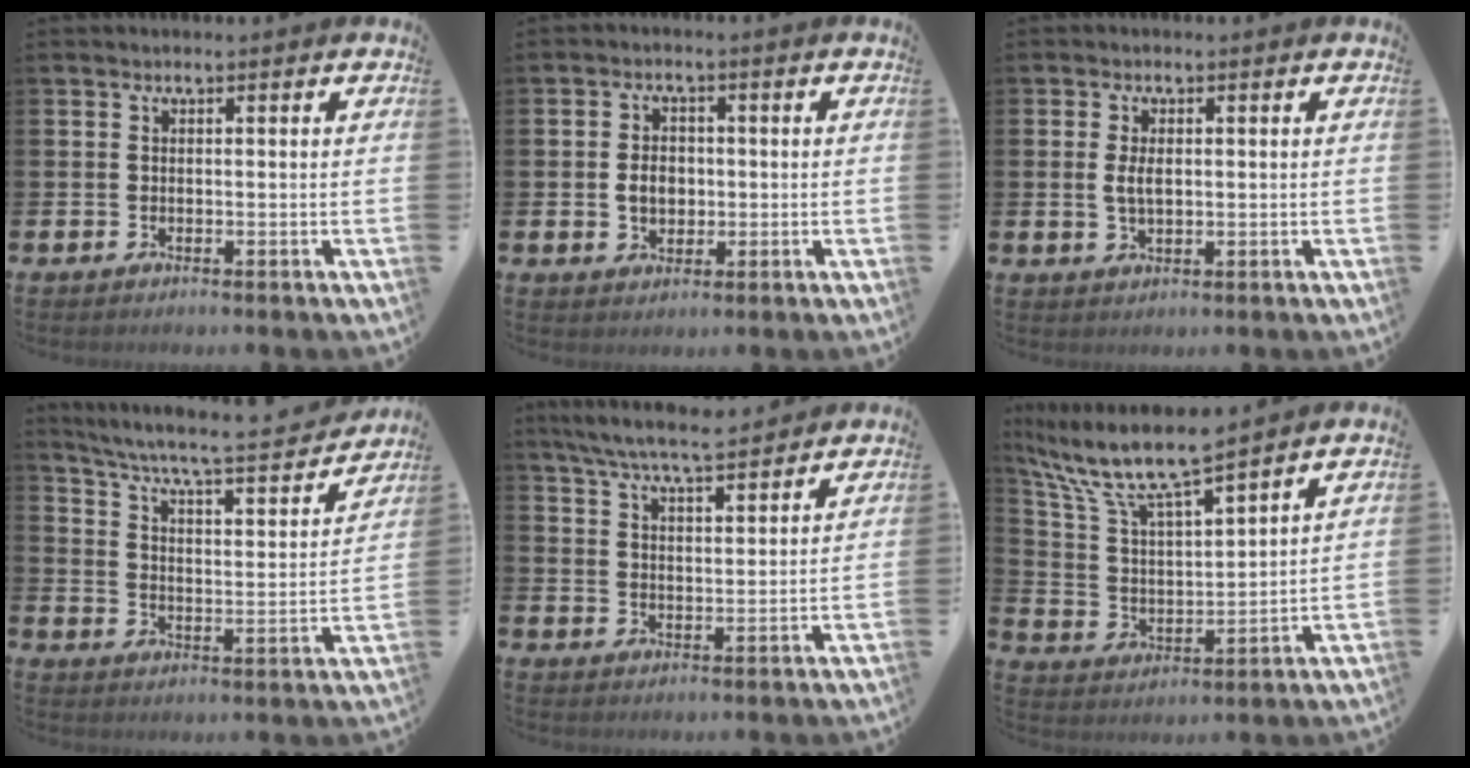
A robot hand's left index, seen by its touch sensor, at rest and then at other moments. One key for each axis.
{"total": 3.5, "fx": -0.2, "fy": 2.8, "fz": 2.1, "tx": -0.024, "ty": 0.001, "tz": -0.012}
{"total": 2.7, "fx": 0.3, "fy": 1.4, "fz": 2.3, "tx": -0.033, "ty": 0.001, "tz": 0.001}
{"total": 7.0, "fx": 6.2, "fy": 0.8, "fz": 3.1, "tx": -0.084, "ty": -0.049, "tz": 0.097}
{"total": 7.3, "fx": 6.9, "fy": 0.7, "fz": 2.3, "tx": -0.066, "ty": -0.033, "tz": 0.123}
{"total": 9.5, "fx": 8.4, "fy": 1.4, "fz": 4.2, "tx": -0.119, "ty": -0.051, "tz": 0.145}